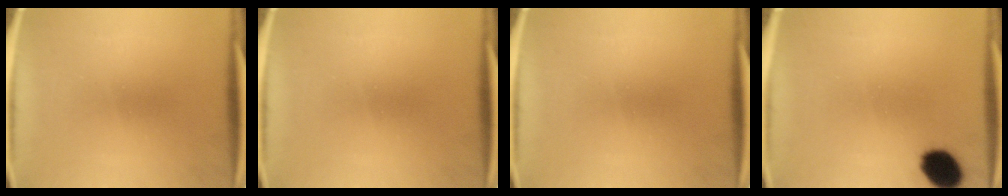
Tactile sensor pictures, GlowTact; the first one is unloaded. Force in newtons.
{"total": 0.0}
{"total": 0.0}
{"total": 8.8}